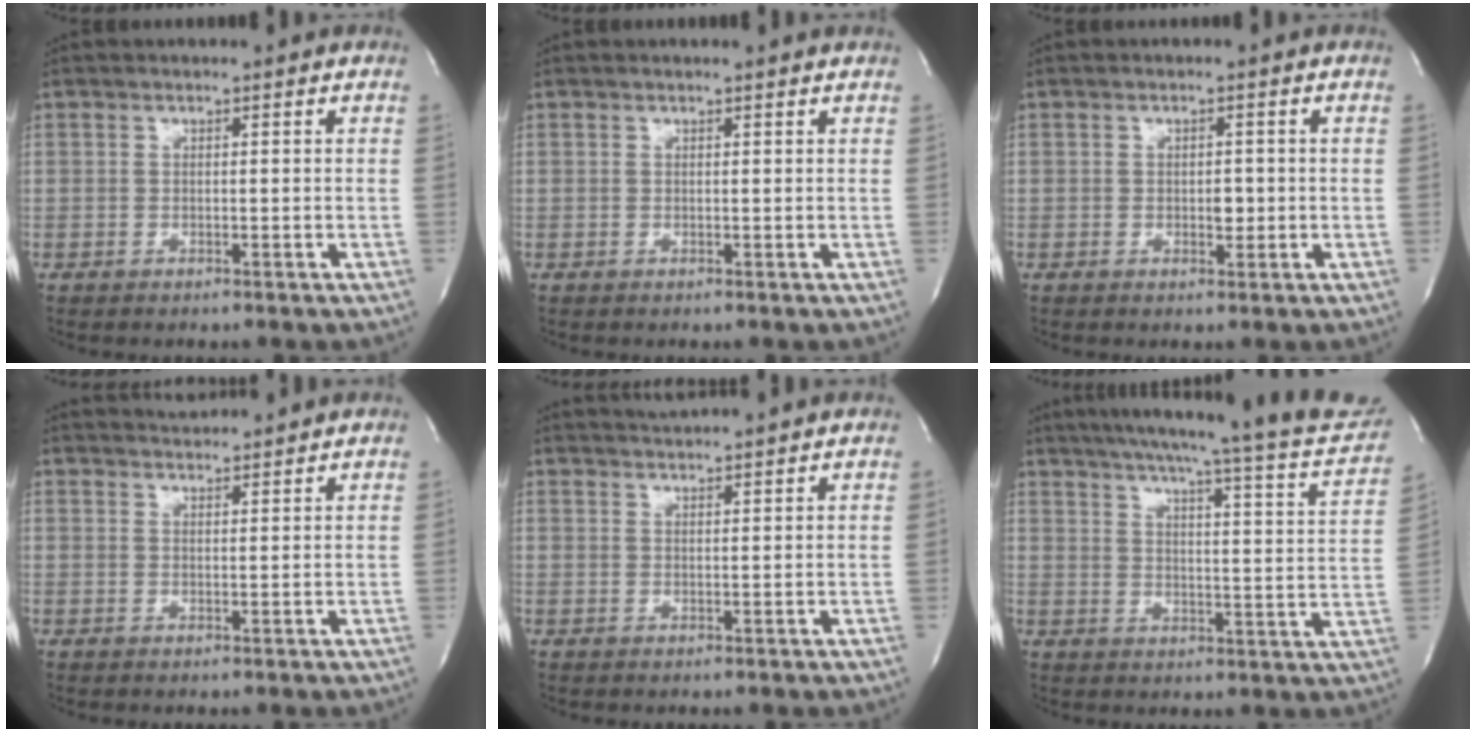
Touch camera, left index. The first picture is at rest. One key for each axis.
{"total": 1.5, "fx": 1.4, "fy": -0.3, "fz": 0.4, "tx": -0.016, "ty": 0.003, "tz": 0.016}
{"total": 1.8, "fx": -0.2, "fy": 1.1, "fz": 1.4, "tx": -0.020, "ty": 0.001, "tz": -0.001}
{"total": 5.5, "fx": 5.4, "fy": -0.1, "fz": 1.1, "tx": -0.024, "ty": 0.026, "tz": 0.078}
{"total": 5.8, "fx": 5.6, "fy": -0.6, "fz": 1.6, "tx": -0.030, "ty": 0.026, "tz": 0.081}
{"total": 28.1, "fx": 25.5, "fy": 1.3, "fz": 11.9, "tx": -0.180, "ty": -0.071, "tz": 0.305}